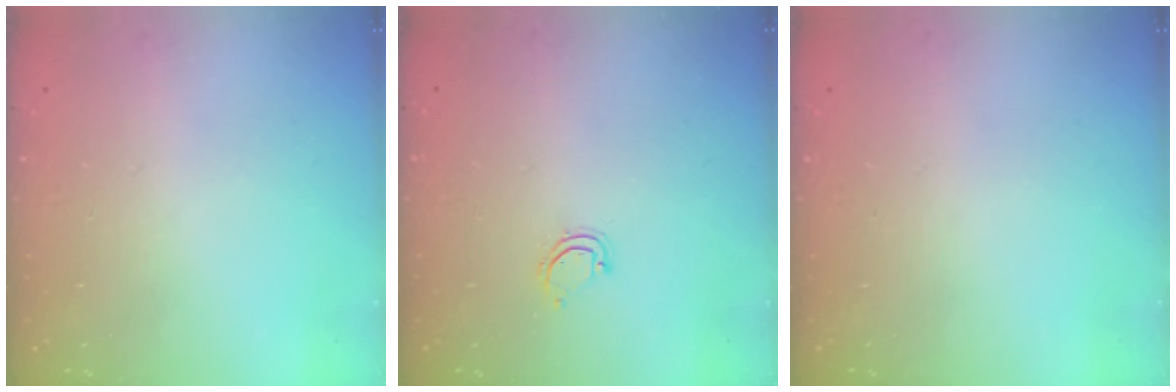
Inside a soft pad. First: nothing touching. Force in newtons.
{"total": 3.7, "press": 3.7, "slide": 0.3}
{"total": 0.0}